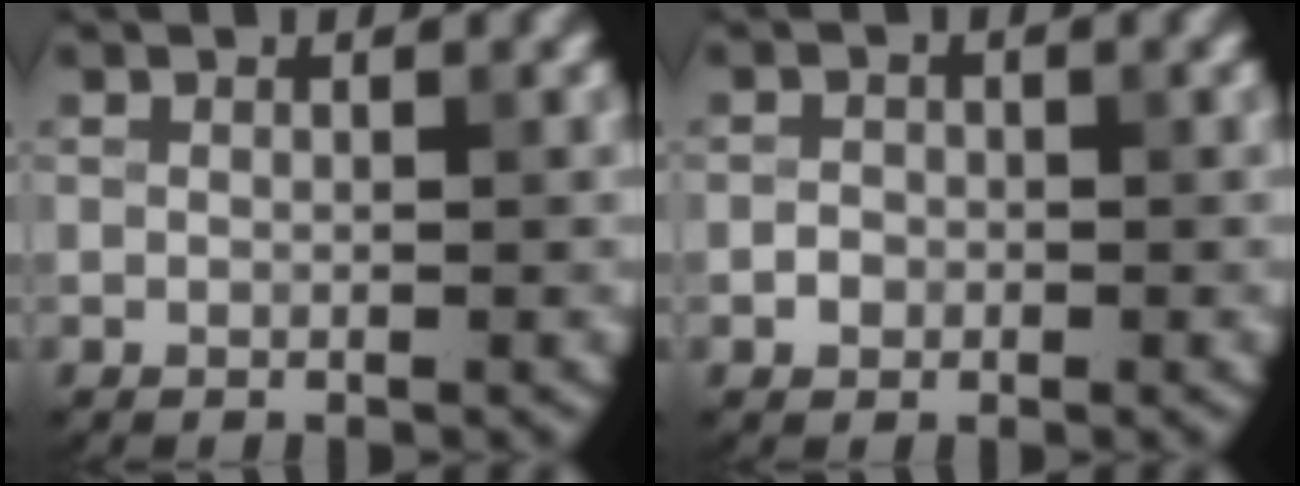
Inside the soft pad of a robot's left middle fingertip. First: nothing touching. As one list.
[{"total": 1.1, "force": [-0.4, 1.0, 0.3], "torque": [0.000, 0.000, -0.010]}]